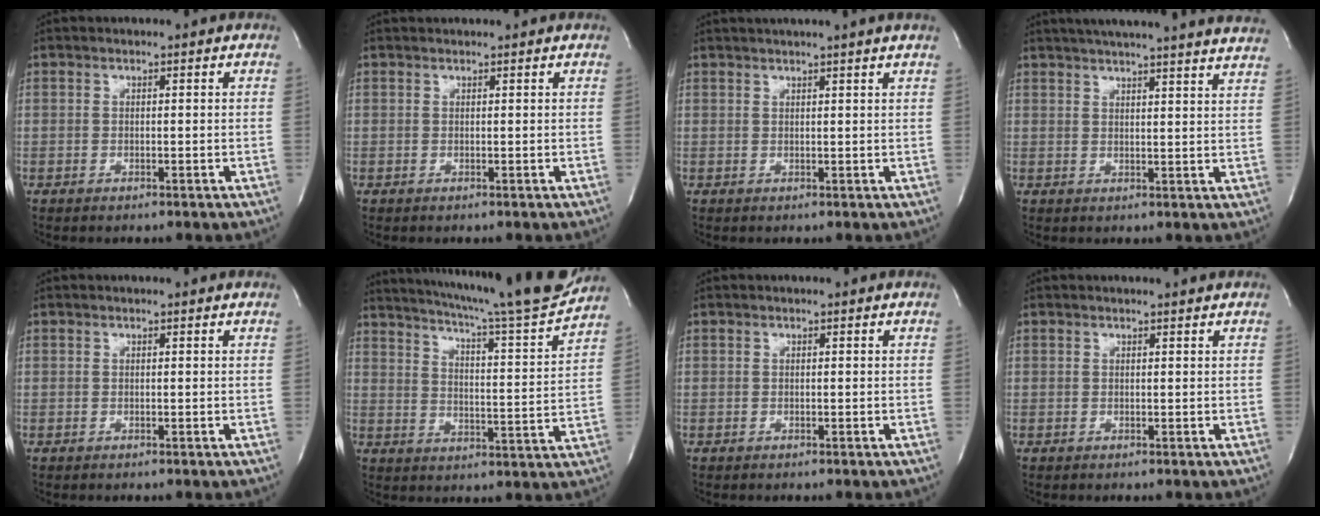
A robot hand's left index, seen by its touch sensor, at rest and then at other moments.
{"total": 1.8, "force": [1.8, 0.1, 0.4], "torque": [-0.006, 0.020, 0.025]}
{"total": 5.9, "force": [5.1, -1.3, 2.7], "torque": [-0.031, 0.017, 0.057]}
{"total": 24.2, "force": [22.1, 0.3, 10.0], "torque": [-0.161, -0.015, 0.271]}
{"total": 0.9, "force": [0.9, 0.0, 0.2], "torque": [-0.009, 0.001, 0.007]}
{"total": 20.6, "force": [18.4, -0.5, 9.1], "torque": [-0.148, -0.048, 0.247]}
{"total": 0.0}
{"total": 1.2, "force": [1.1, -0.3, 0.1], "torque": [-0.010, -0.005, 0.013]}